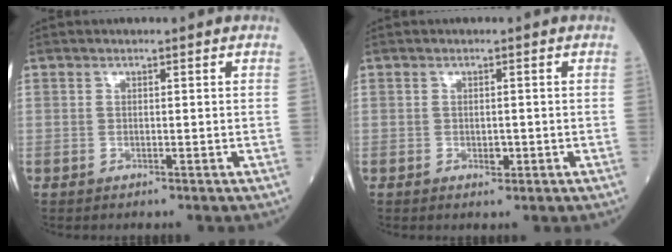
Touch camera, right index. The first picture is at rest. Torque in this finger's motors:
{"motor_torque": [0.19, 0.03, 0.12, 0.03]}